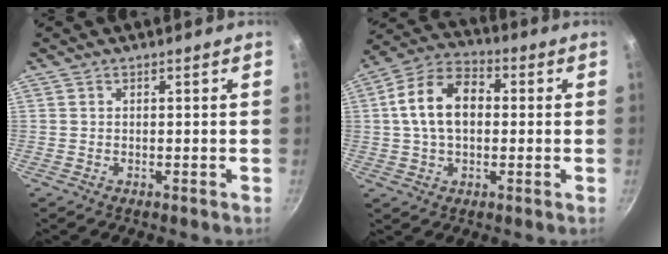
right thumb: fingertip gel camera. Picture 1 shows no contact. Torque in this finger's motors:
{"motor_torque": [-0.59, 0.90, 1.22, -0.02, 0.33]}